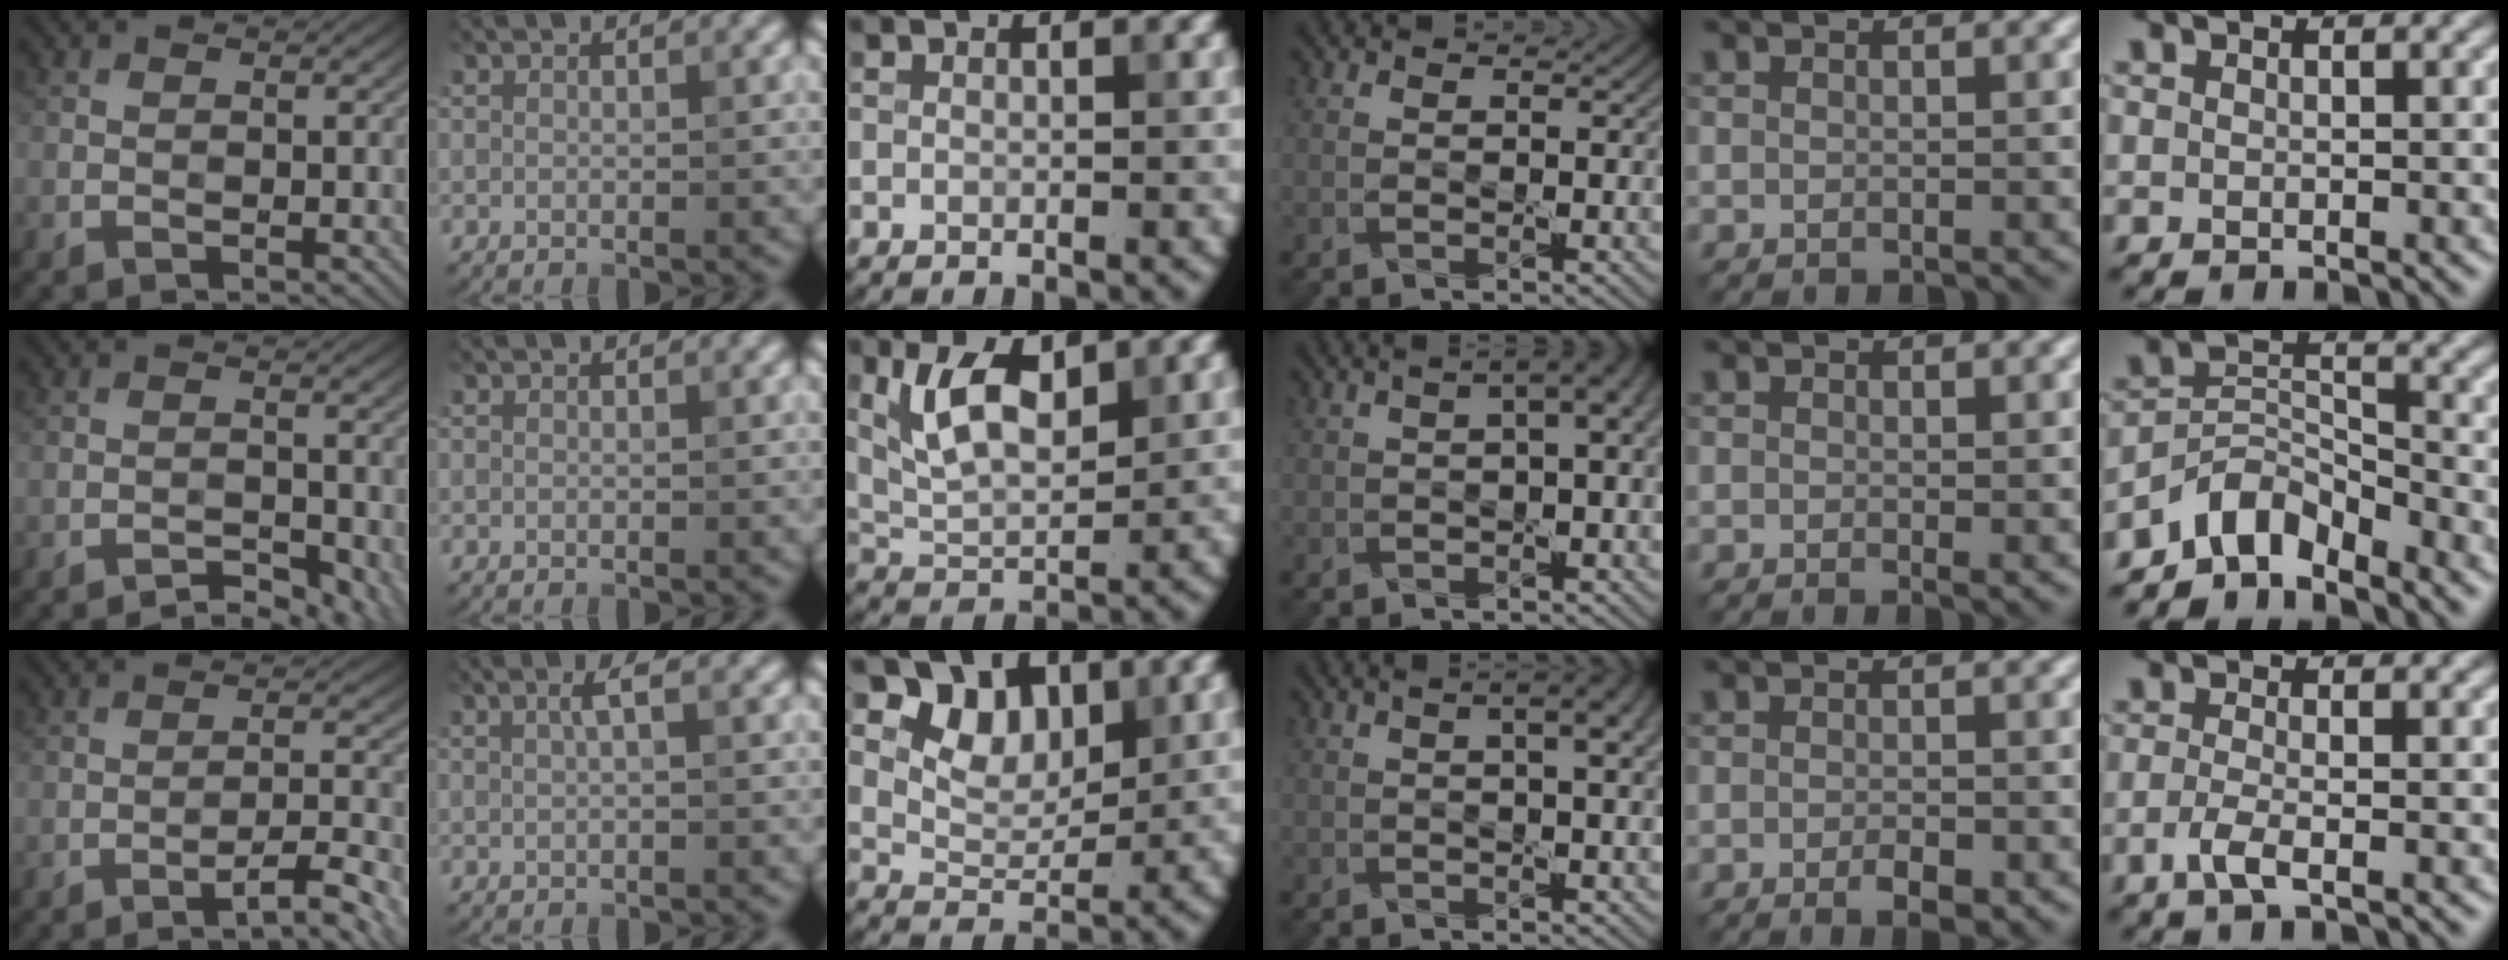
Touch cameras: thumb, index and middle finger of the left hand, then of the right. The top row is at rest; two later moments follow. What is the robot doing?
{"motion": "pour", "object": "sugar"}